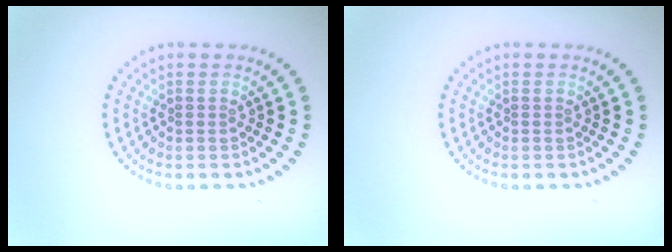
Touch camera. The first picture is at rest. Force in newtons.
{"total": 0.0}